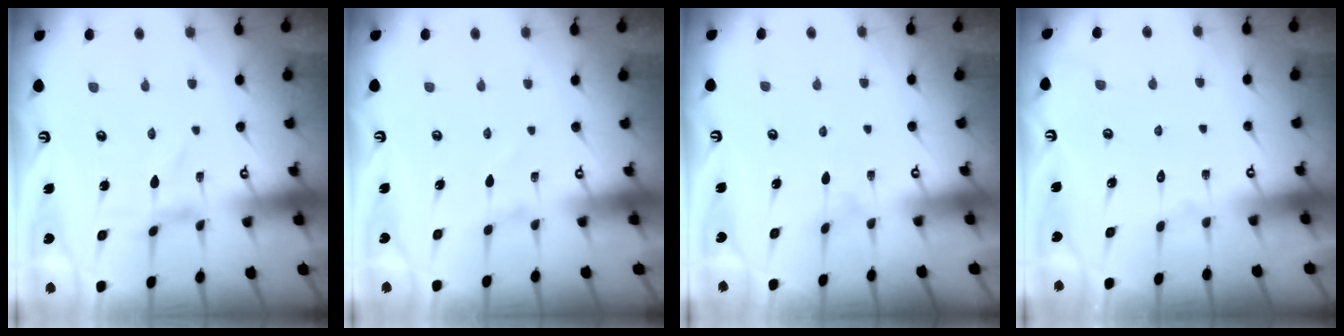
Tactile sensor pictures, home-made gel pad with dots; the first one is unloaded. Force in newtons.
{"total": 1.2, "press": 1.2, "slide": 0.0}
{"total": 2.5, "press": 2.5, "slide": 0.2}
{"total": 1.6, "press": 1.6, "slide": 0.2}